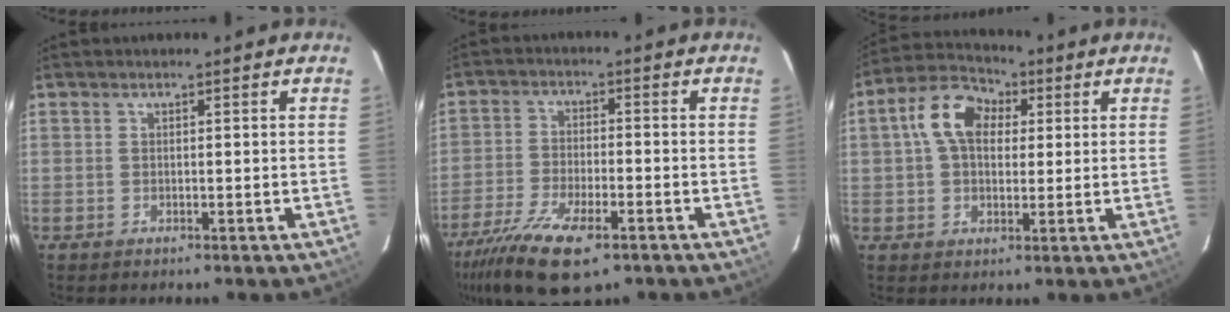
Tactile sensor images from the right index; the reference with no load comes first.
{"total": 14.6, "force": [-9.3, 5.1, 10.0], "torque": [-0.221, -0.043, -0.170]}
{"total": 10.4, "force": [2.6, 7.1, 7.1], "torque": [-0.142, 0.039, 0.039]}